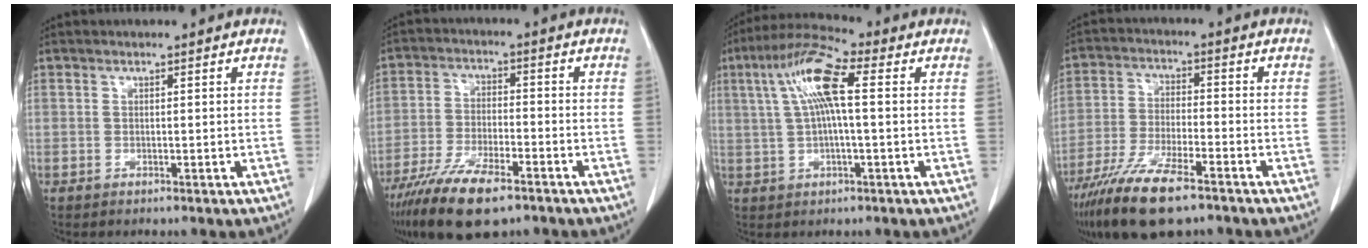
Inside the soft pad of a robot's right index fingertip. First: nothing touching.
{"total": 12.0, "force": [-8.3, 3.3, 7.9], "torque": [-0.147, -0.021, -0.147]}
{"total": 9.9, "force": [2.2, 1.5, 9.6], "torque": [-0.196, 0.025, 0.038]}
{"total": 12.6, "force": [-8.7, 2.7, 8.6], "torque": [-0.167, -0.026, -0.156]}